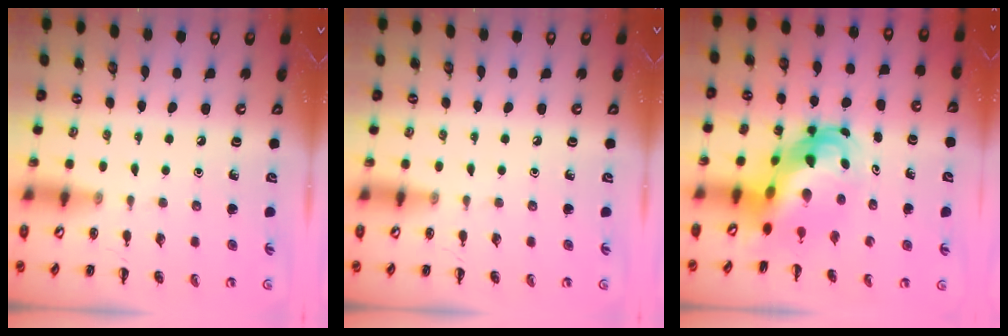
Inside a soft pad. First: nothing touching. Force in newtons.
{"total": 0.0}
{"total": 8.7, "press": 8.4, "slide": 2.5}